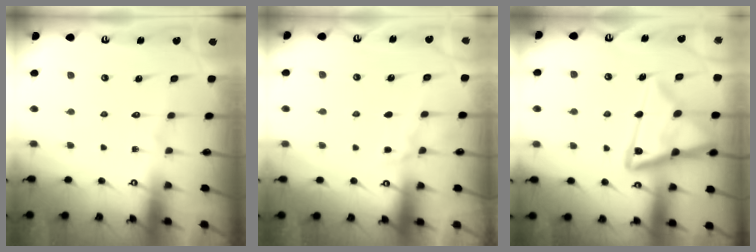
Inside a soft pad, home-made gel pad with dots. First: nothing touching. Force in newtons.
{"total": 4.9, "press": 4.9, "slide": 0.5}
{"total": 19.6, "press": 19.5, "slide": 2.0}